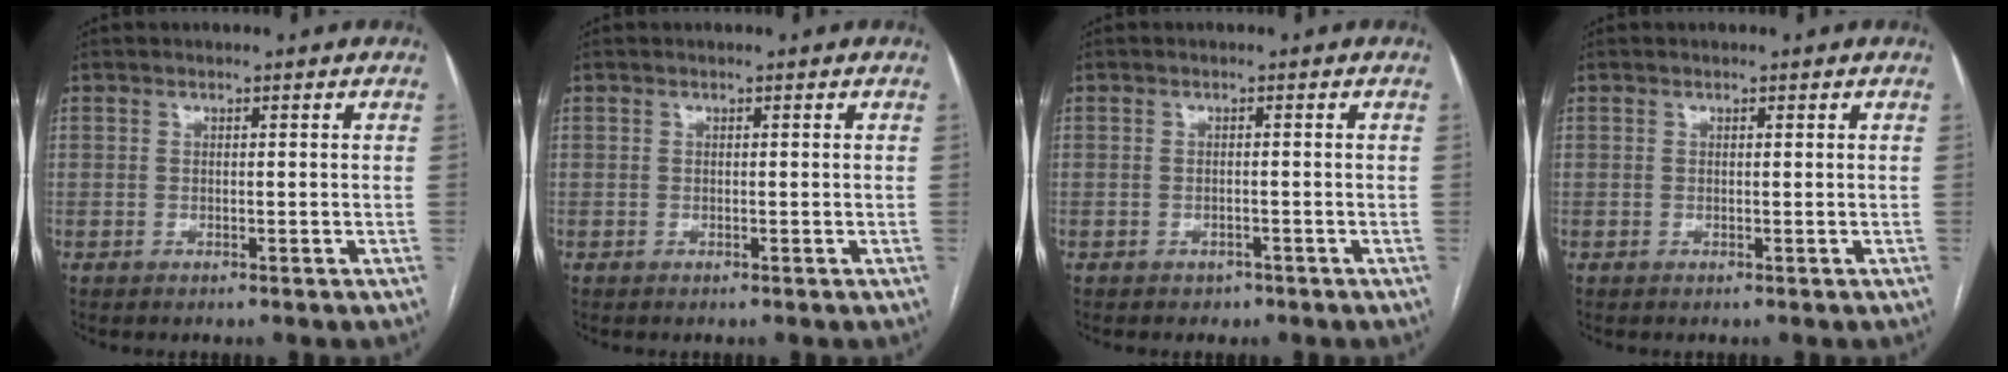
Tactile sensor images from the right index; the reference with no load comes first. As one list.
[{"total": 0.0}, {"total": 1.3, "force": [-0.9, 0.8, 0.2], "torque": [-0.009, 0.001, -0.011]}, {"total": 0.0}]